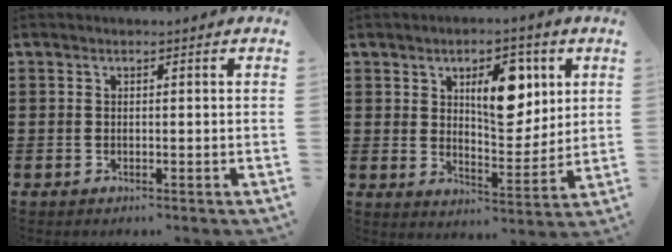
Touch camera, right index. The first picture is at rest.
{"total": 9.3, "force": [3.7, 4.8, 7.1], "torque": [-0.106, -0.001, 0.056]}